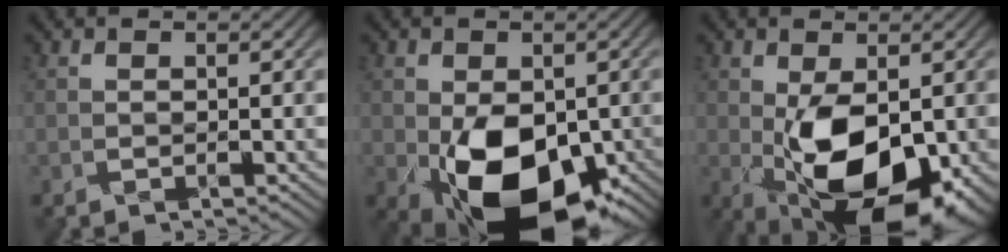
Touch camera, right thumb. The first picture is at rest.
{"total": 10.8, "force": [-3.9, 6.6, 7.7], "torque": [-0.131, -0.027, -0.052]}
{"total": 12.5, "force": [-3.2, 6.5, 10.2], "torque": [-0.179, -0.009, -0.043]}